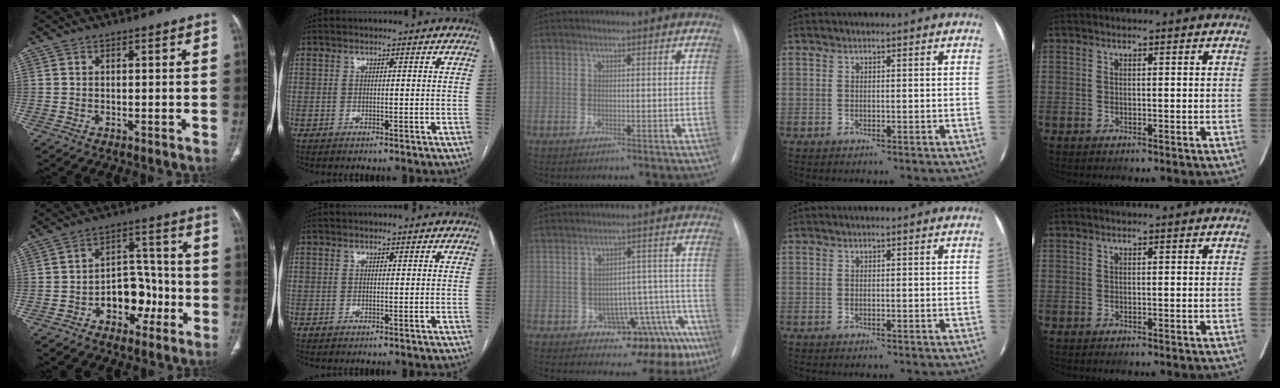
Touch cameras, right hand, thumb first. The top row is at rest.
{"thumb": {"total": 9.6, "force": [-3.7, 6.7, 5.8], "torque": [-0.044, 0.054, -0.058]}, "middle": {"total": 11.8, "force": [-7.3, 6.6, 6.4], "torque": [-0.042, 0.058, -0.093]}}